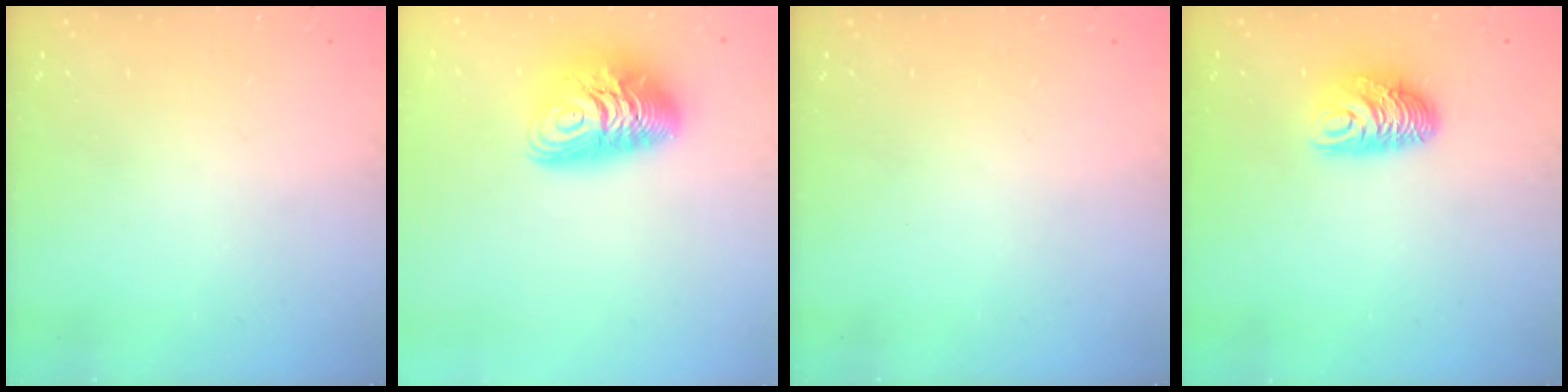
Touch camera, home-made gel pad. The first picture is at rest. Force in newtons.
{"total": 11.8, "press": 11.8, "slide": 1.1}
{"total": 0.0}
{"total": 8.9, "press": 8.9, "slide": 0.3}